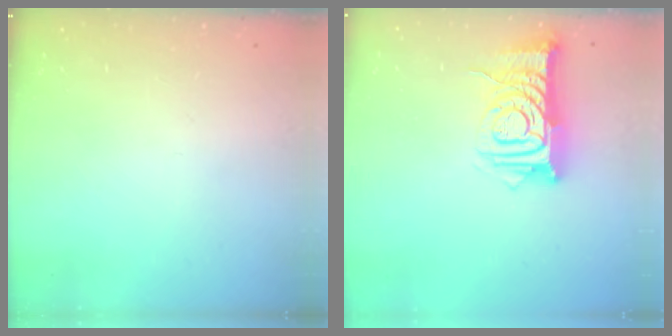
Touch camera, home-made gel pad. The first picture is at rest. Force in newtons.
{"total": 11.6, "press": 11.6, "slide": 1.1}